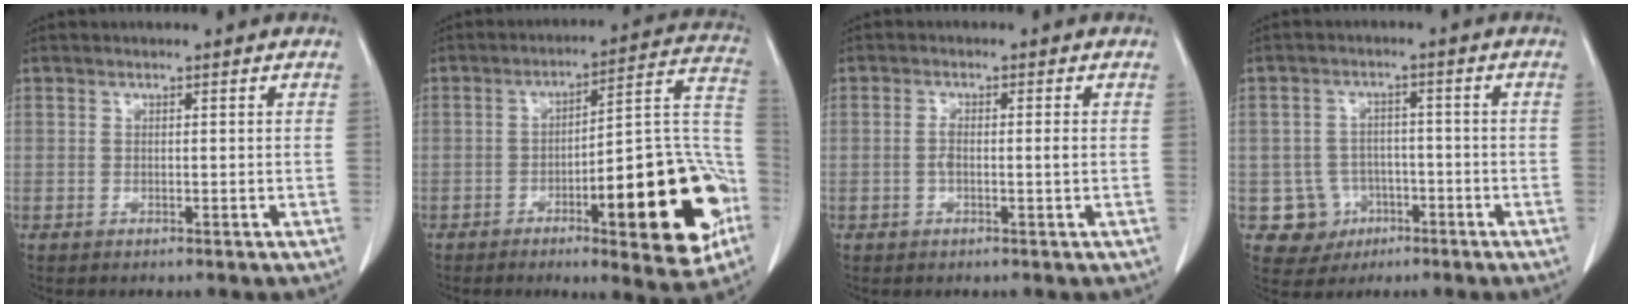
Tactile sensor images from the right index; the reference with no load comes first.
{"total": 21.4, "force": [-7.4, 4.2, 19.6], "torque": [-0.198, 0.026, -0.089]}
{"total": 2.2, "force": [-0.3, 0.3, 2.2], "torque": [-0.044, 0.001, -0.006]}
{"total": 6.1, "force": [-2.0, 5.7, 0.4], "torque": [-0.004, 0.012, -0.024]}